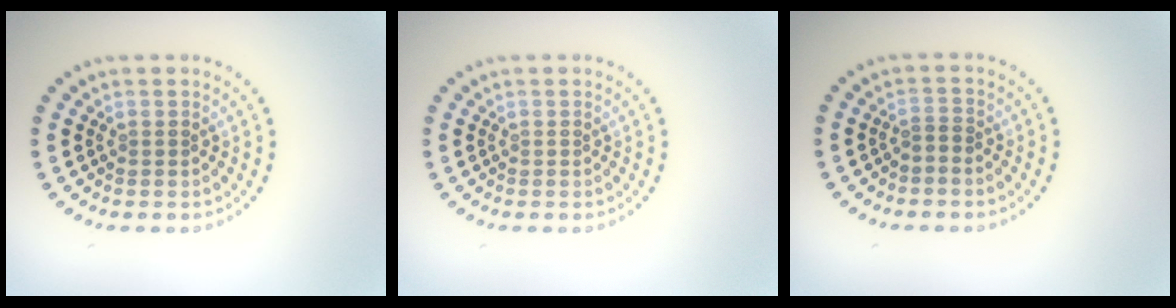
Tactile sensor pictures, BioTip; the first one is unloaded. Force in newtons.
{"total": 0.0}
{"total": 0.8, "press": 0.5, "slide": 0.6}